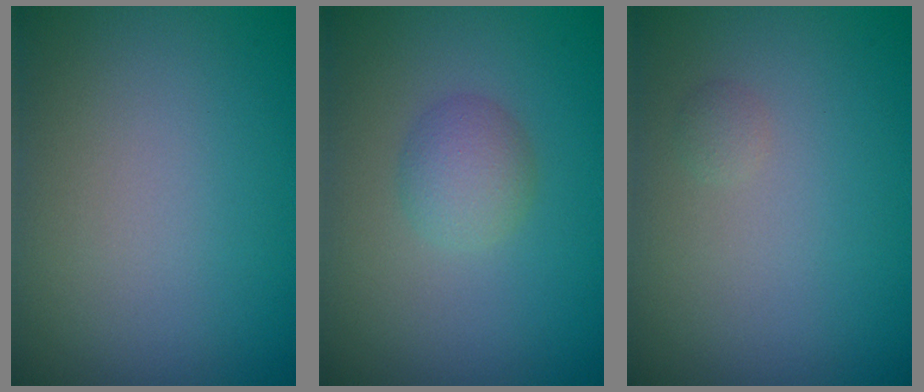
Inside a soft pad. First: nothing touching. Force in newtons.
{"total": 2.3, "press": 2.3, "slide": 0.1}
{"total": 0.6, "press": 0.6, "slide": 0.1}